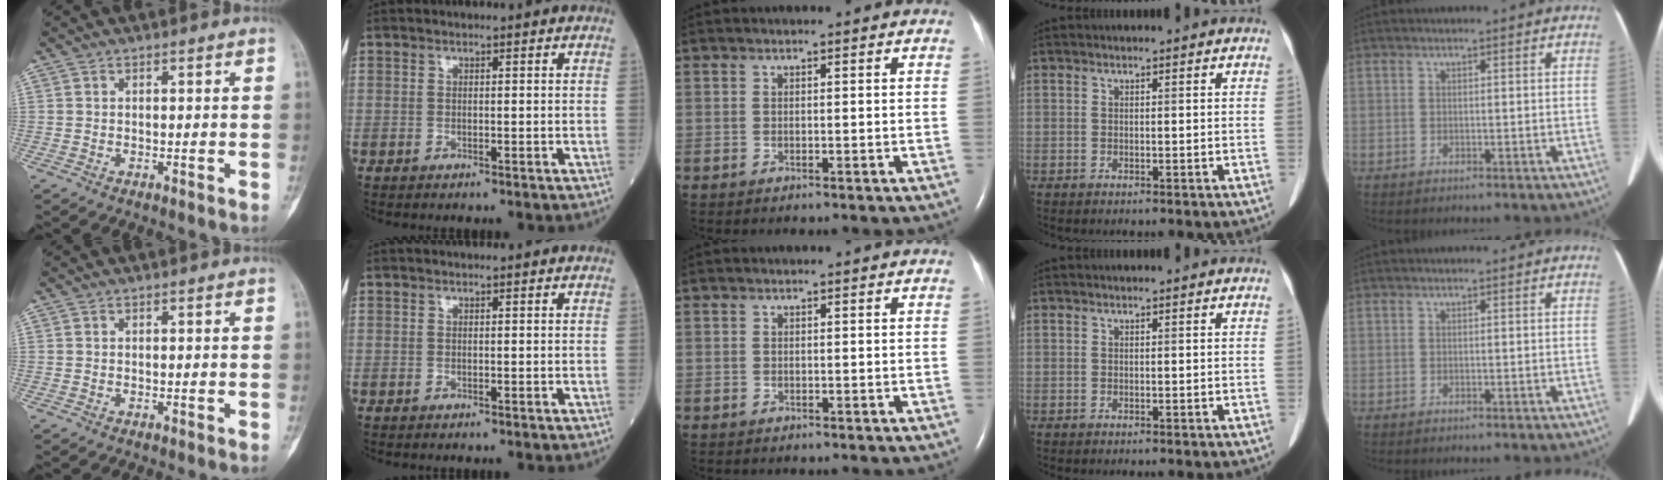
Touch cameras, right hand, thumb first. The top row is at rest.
{}